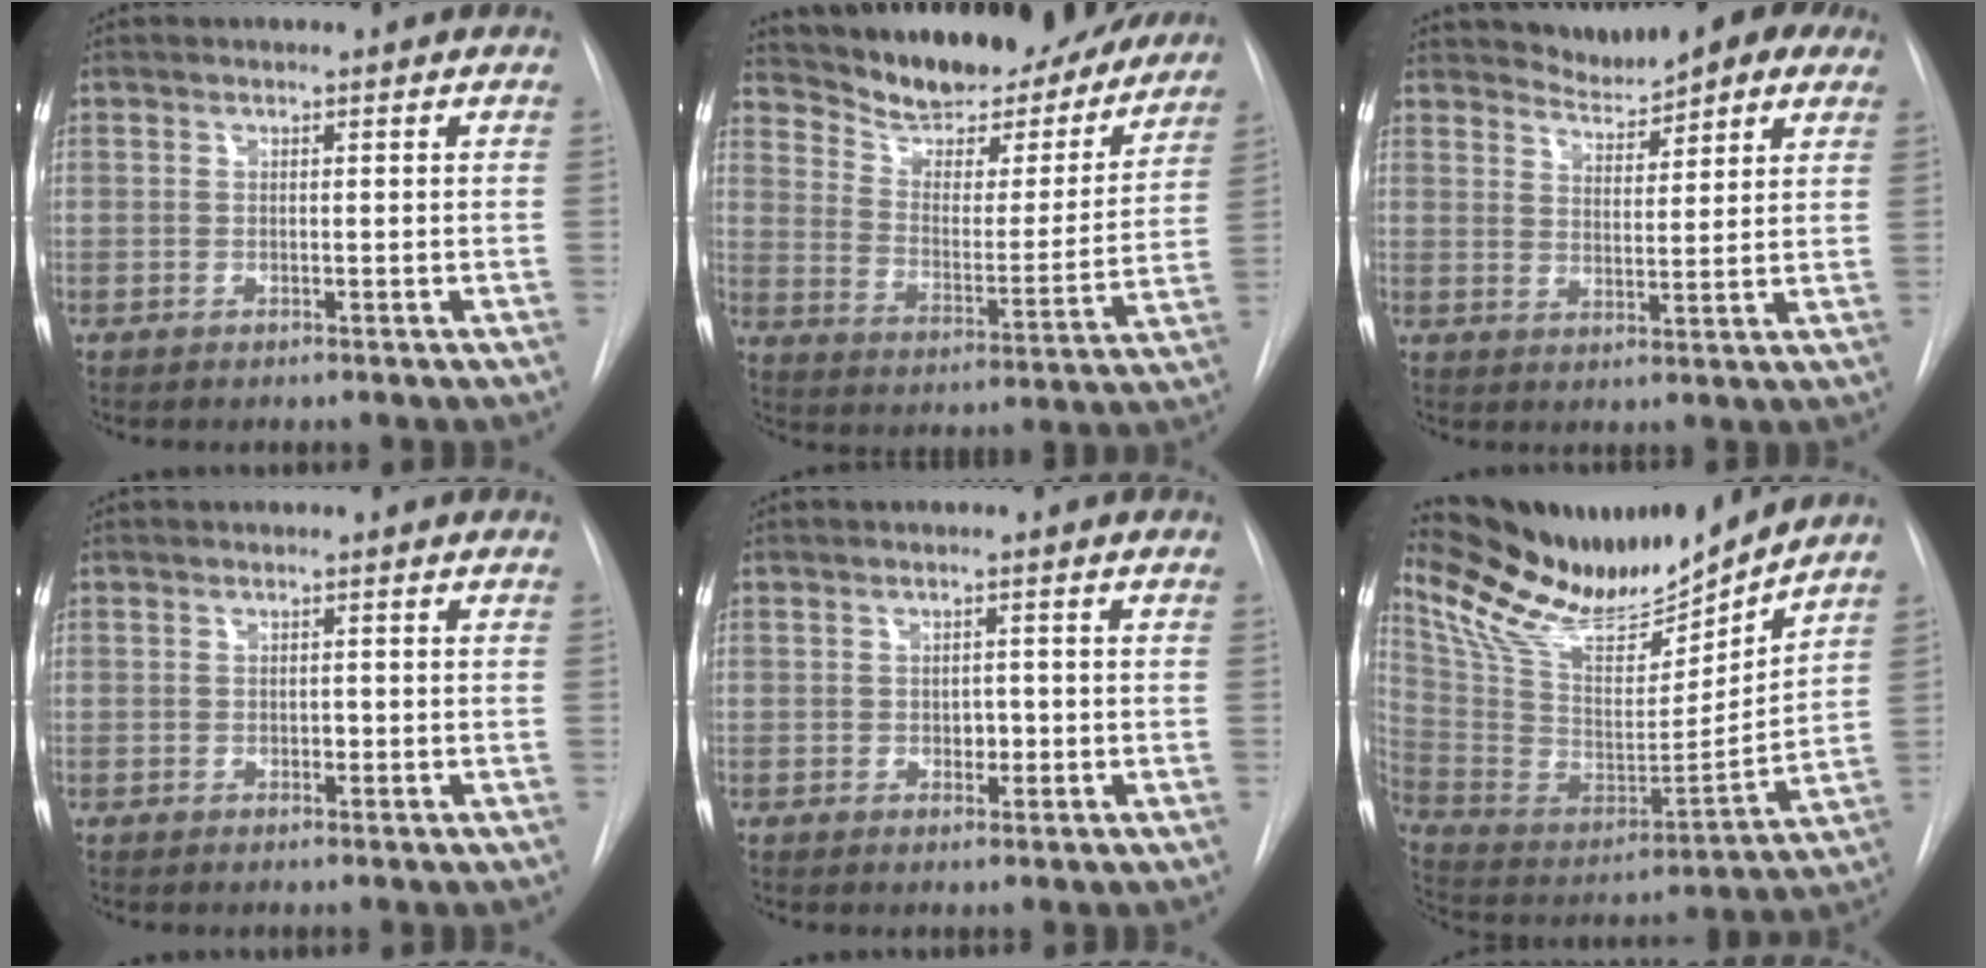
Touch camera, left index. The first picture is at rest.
{"total": 21.2, "force": [19.4, 5.6, 6.6], "torque": [-0.103, -0.022, 0.276]}
{"total": 8.2, "force": [7.3, 2.6, 2.7], "torque": [-0.030, -0.001, 0.094]}
{"total": 0.8, "force": [-0.5, 0.5, 0.5], "torque": [-0.007, -0.003, -0.008]}
{"total": 1.9, "force": [-0.7, 1.2, 1.2], "torque": [-0.016, -0.002, -0.008]}
{"total": 18.6, "force": [17.4, 2.0, 6.4], "torque": [-0.135, -0.042, 0.308]}